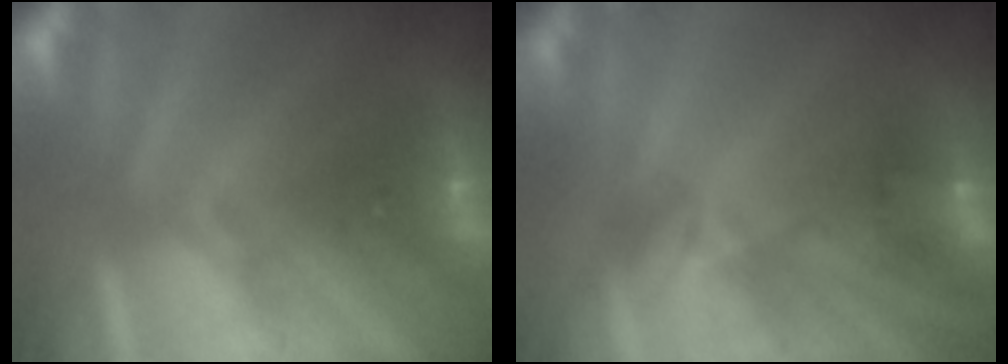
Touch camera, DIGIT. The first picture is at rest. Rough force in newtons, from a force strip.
{"total": 1.6}